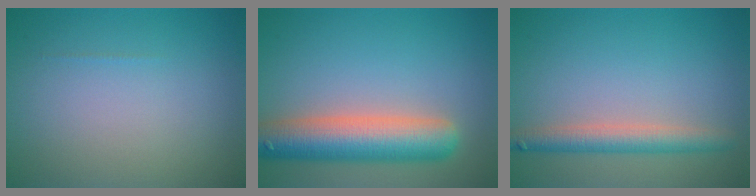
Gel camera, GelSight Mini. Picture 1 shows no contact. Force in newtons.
{"total": 7.9, "press": 7.9, "slide": 0.5}
{"total": 3.3, "press": 3.3, "slide": 0.0}